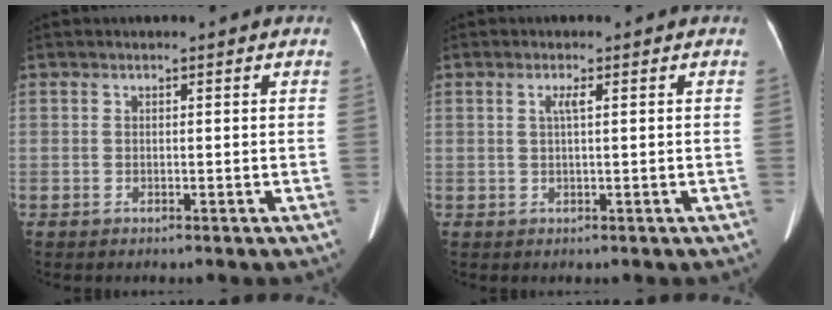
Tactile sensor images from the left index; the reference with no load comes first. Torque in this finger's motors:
{"motor_torque": [0.23, 0.09, 0.01, 0.01]}